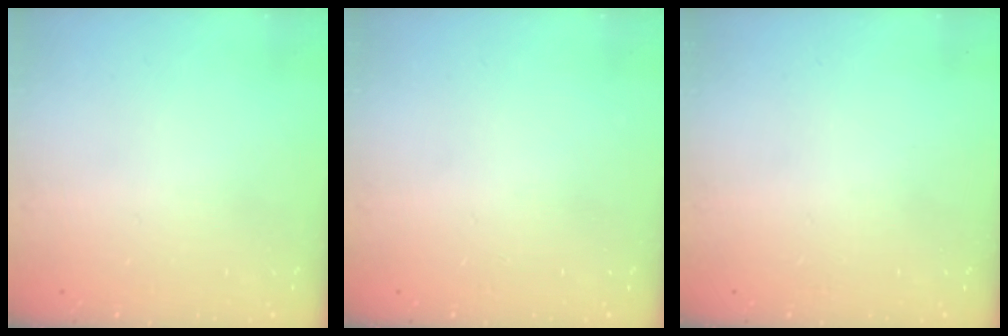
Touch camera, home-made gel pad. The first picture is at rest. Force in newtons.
{"total": 0.0}
{"total": 0.0}